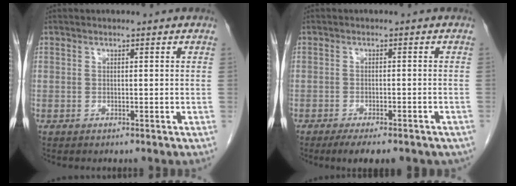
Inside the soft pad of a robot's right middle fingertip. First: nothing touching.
{"total": 8.8, "force": [-6.7, 2.6, 5.0], "torque": [-0.056, -0.006, -0.086]}